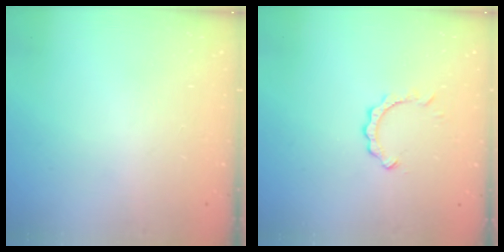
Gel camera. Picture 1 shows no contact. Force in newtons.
{"total": 2.8, "press": 2.8, "slide": 0.3}